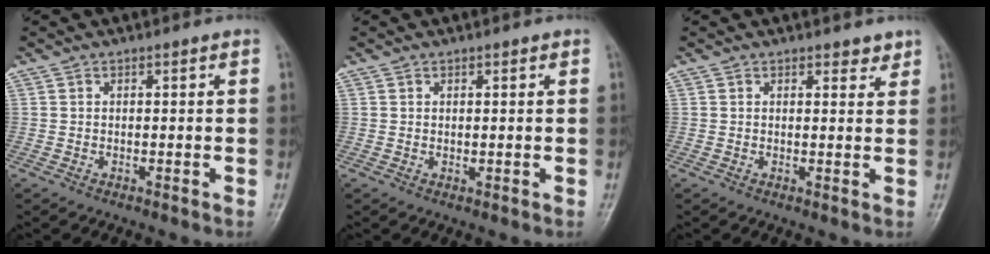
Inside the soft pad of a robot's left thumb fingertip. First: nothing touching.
{"total": 0.7, "force": [0.4, 0.4, 0.4], "torque": [-0.003, -0.003, 0.005]}
{"total": 2.1, "force": [1.7, 1.0, 0.8], "torque": [0.005, -0.010, 0.018]}